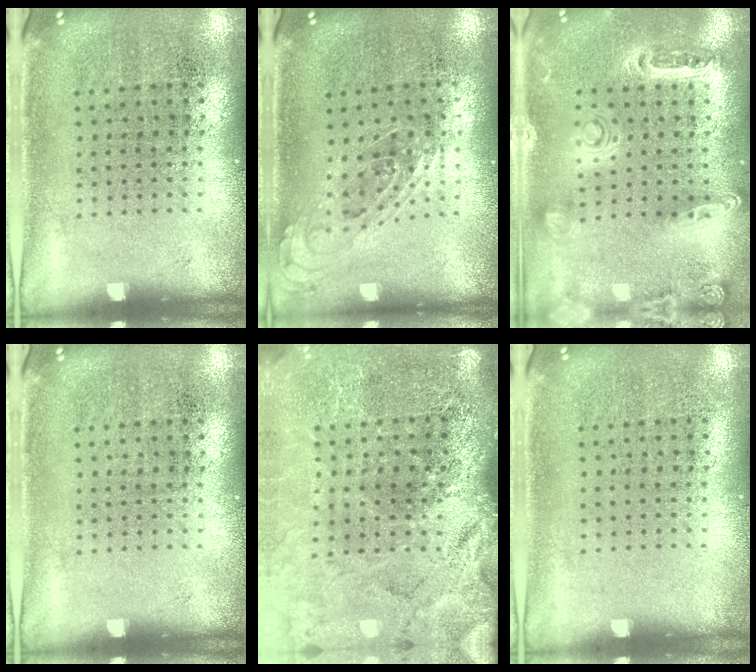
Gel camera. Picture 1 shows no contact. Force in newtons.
{"total": 0.7, "press": 0.7, "slide": 0.3}
{"total": 1.3, "press": 1.3, "slide": 0.2}
{"total": 0.0}
{"total": 4.0, "press": 3.3, "slide": 2.2}
{"total": 0.0}